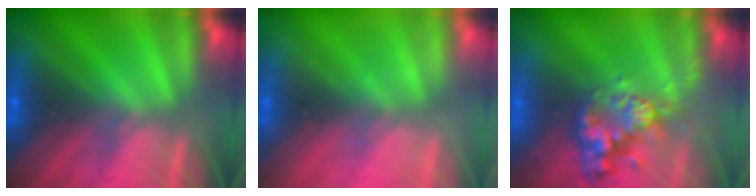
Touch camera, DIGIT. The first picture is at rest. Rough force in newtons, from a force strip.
{"total": 2.0}
{"total": 10.8}